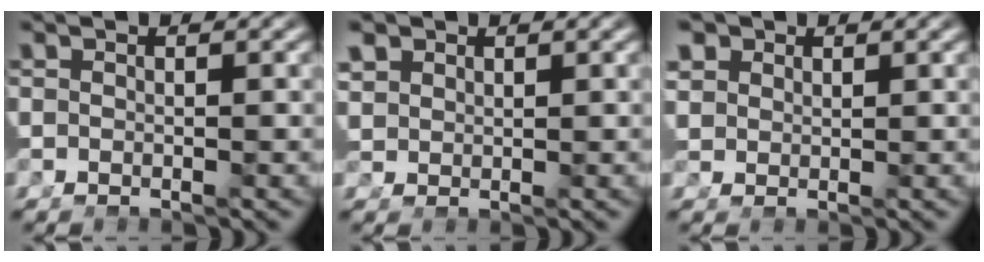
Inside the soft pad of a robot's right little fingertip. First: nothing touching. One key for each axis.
{"total": 1.5, "fx": 1.2, "fy": 0.5, "fz": 0.6, "tx": -0.015, "ty": -0.005, "tz": 0.039}
{"total": 1.9, "fx": 1.4, "fy": 0.9, "fz": 0.9, "tx": -0.020, "ty": -0.004, "tz": 0.037}